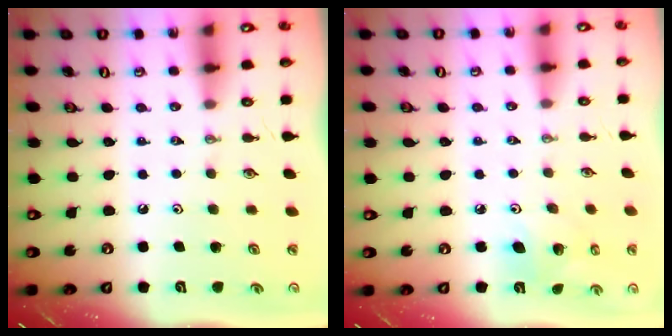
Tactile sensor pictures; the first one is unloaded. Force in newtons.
{"total": 6.6, "press": 6.4, "slide": 1.6}